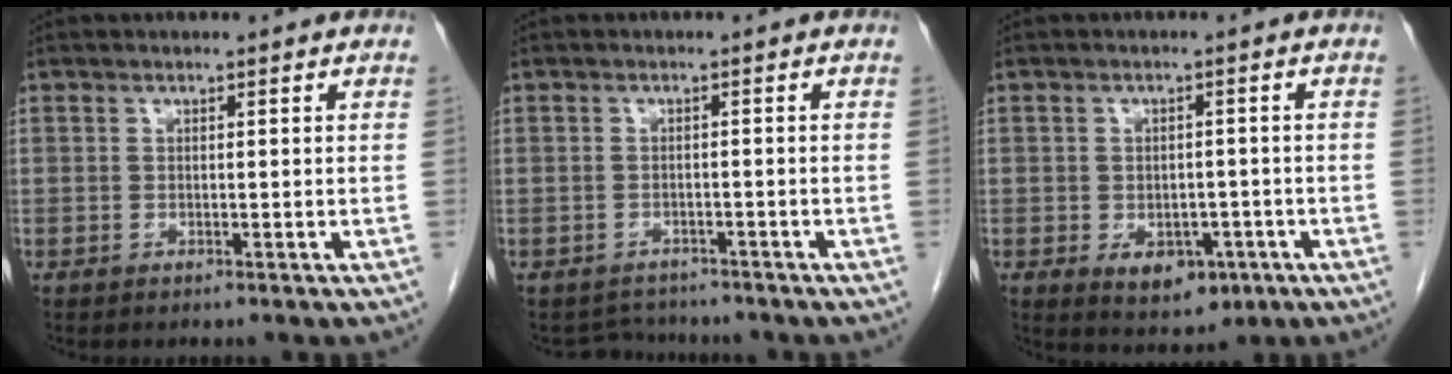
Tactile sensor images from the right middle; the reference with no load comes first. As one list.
[{"total": 3.2, "force": [-2.9, 1.1, -0.6], "torque": [0.006, 0.001, -0.045]}, {"total": 5.9, "force": [-2.3, 3.8, 3.8], "torque": [-0.047, 0.001, -0.022]}]